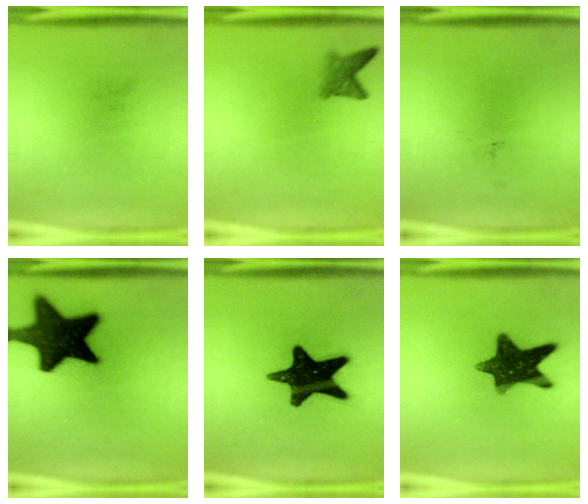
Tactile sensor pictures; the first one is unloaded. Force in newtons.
{"total": 2.5}
{"total": 0.0}
{"total": 19.8}
{"total": 17.1}
{"total": 12.3}